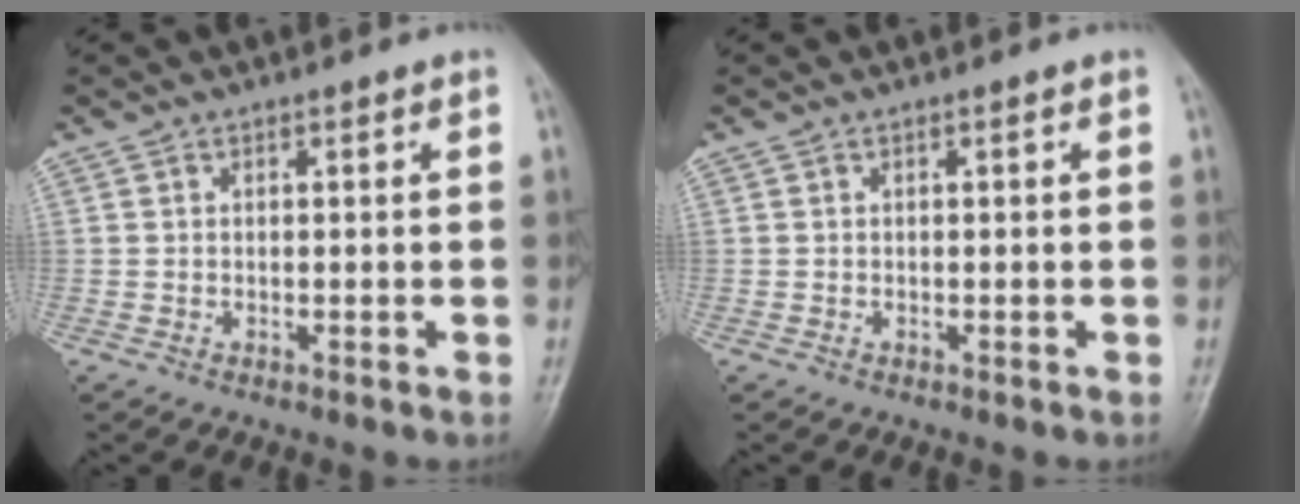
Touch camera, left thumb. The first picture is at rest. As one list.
[{"total": 0.0}]